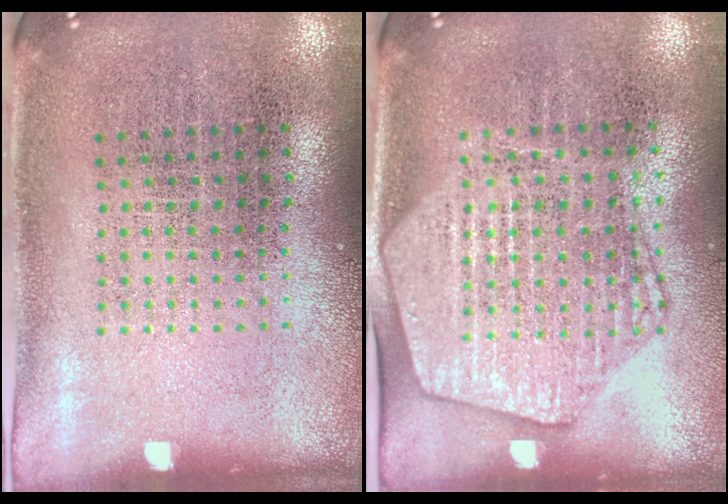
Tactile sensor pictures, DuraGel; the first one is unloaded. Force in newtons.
{"total": 1.9, "press": 1.8, "slide": 0.7}